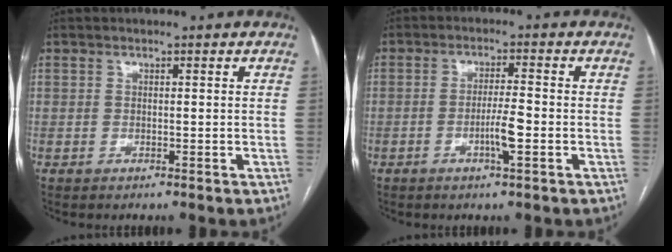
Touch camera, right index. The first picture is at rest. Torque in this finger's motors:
{"motor_torque": [0.08, 0.04, 0.01, 0.05]}